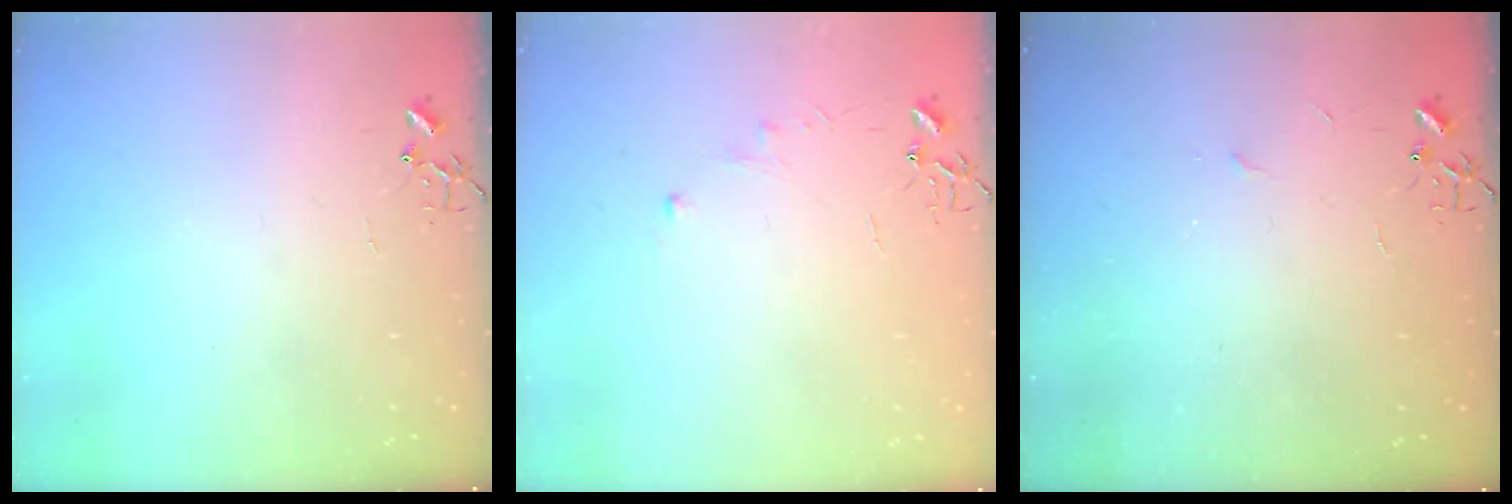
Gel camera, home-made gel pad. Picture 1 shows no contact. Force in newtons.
{"total": 3.9, "press": 3.9, "slide": 0.6}
{"total": 2.3, "press": 2.3, "slide": 0.4}